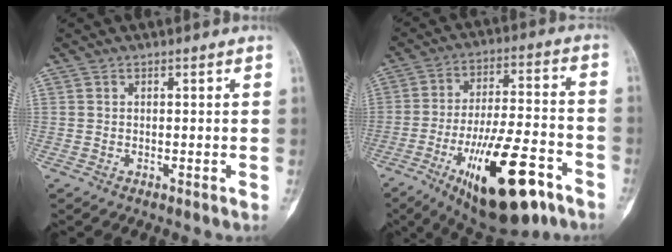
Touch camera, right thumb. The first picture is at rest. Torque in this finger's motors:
{"motor_torque": [2.63, 2.38, 2.01, -0.76, 0.57]}